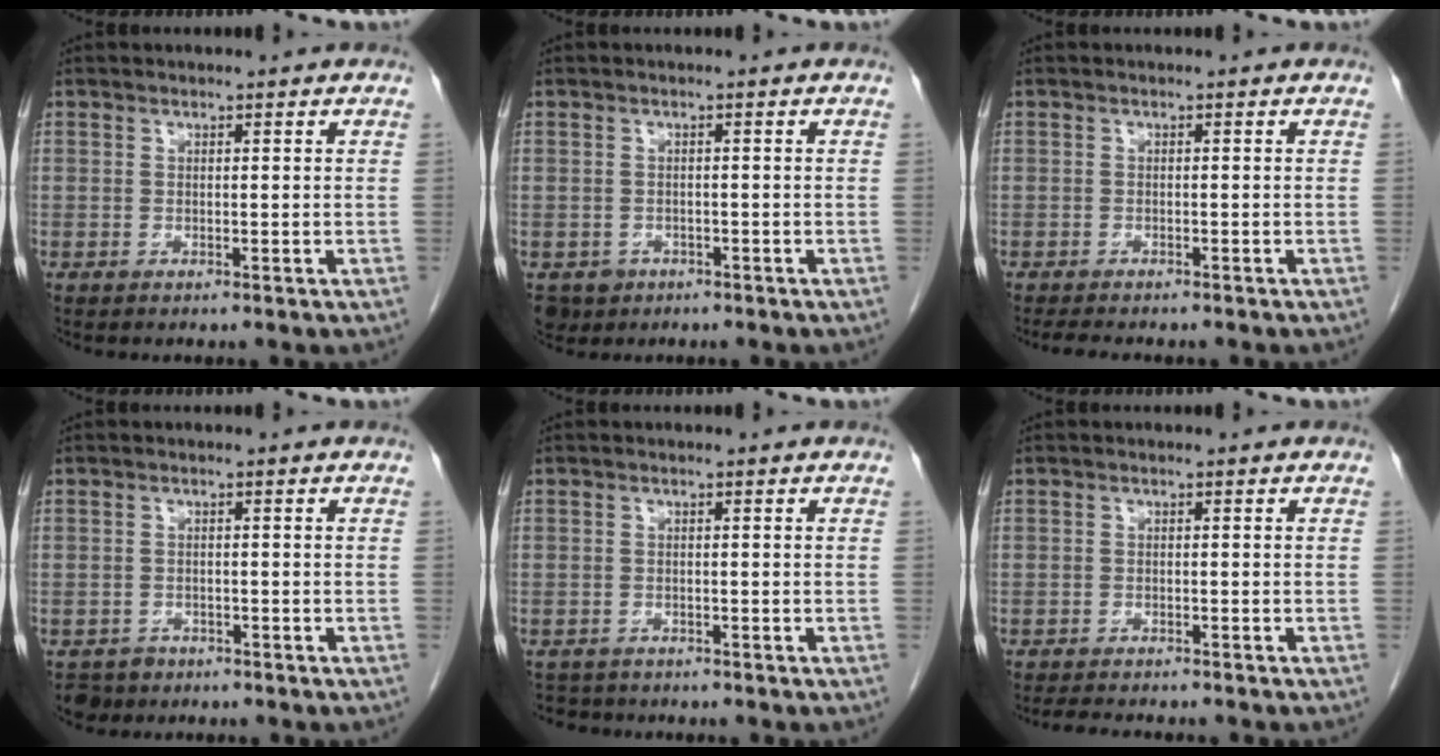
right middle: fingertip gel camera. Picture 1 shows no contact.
{"total": 3.5, "force": [-2.0, 2.9, 0.6], "torque": [-0.009, 0.002, -0.029]}
{"total": 4.8, "force": [-4.1, 1.0, 2.3], "torque": [-0.034, -0.010, -0.055]}
{"total": 2.8, "force": [-2.0, 2.0, -0.1], "torque": [-0.001, 0.004, -0.032]}
{"total": 2.8, "force": [-2.5, 1.2, -0.1], "torque": [-0.001, -0.003, -0.042]}
{"total": 5.7, "force": [-5.1, 0.9, 2.3], "torque": [-0.032, -0.010, -0.075]}